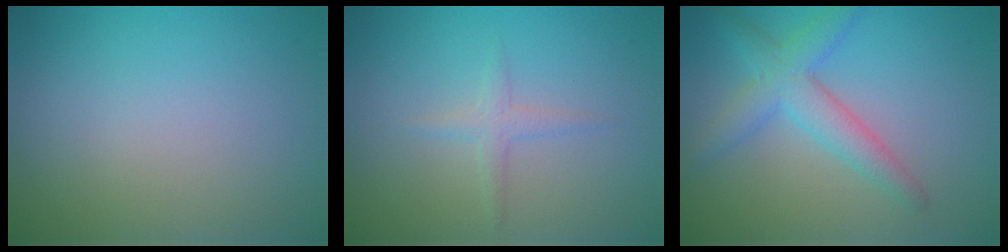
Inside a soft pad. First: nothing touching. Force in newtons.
{"total": 1.3, "press": 1.3, "slide": 0.0}
{"total": 3.8, "press": 3.7, "slide": 0.1}